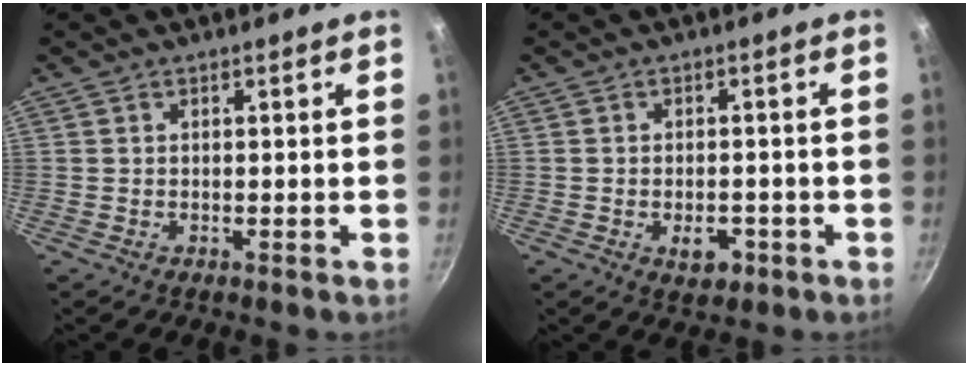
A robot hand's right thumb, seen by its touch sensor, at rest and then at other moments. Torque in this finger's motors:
{"motor_torque": [-0.45, -0.05, 0.47, 0.27, 0.08]}